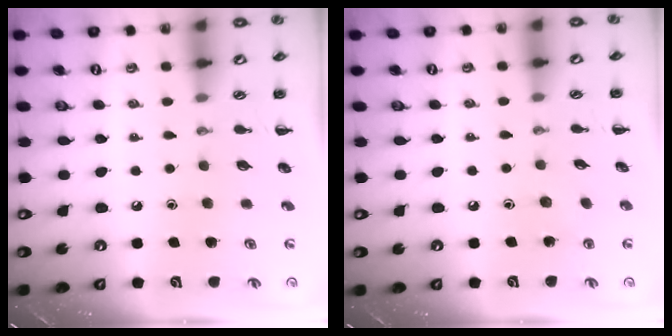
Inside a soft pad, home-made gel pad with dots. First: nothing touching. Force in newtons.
{"total": 3.2, "press": 3.0, "slide": 1.0}